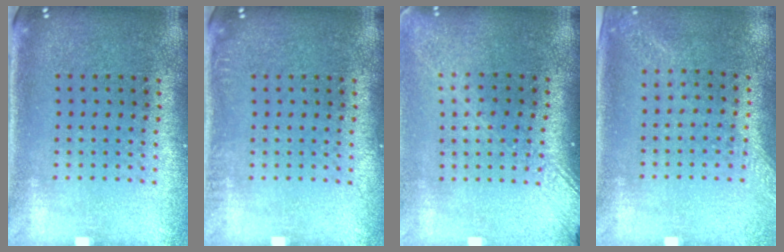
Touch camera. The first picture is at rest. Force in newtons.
{"total": 0.5, "press": 0.5, "slide": 0.0}
{"total": 1.8, "press": 1.5, "slide": 1.1}
{"total": 1.3, "press": 1.2, "slide": 0.5}